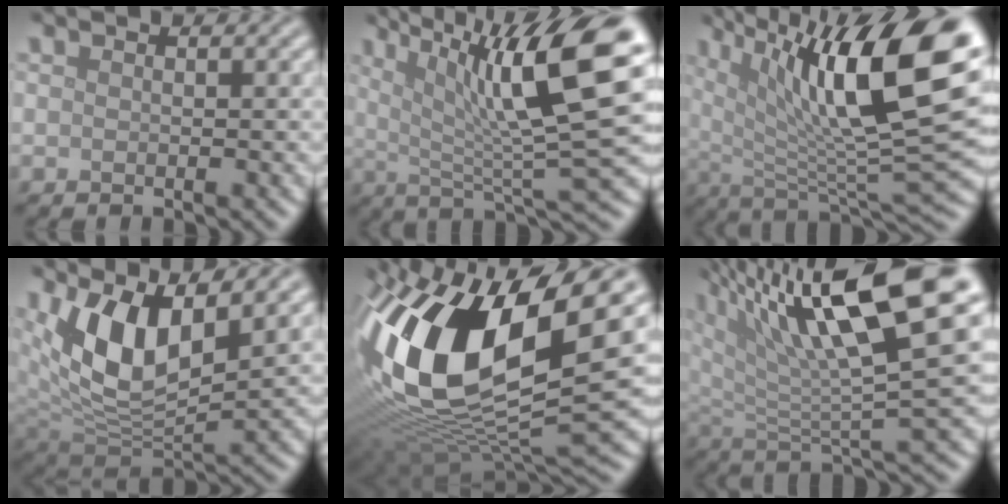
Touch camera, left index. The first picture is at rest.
{"total": 12.4, "force": [4.2, 2.8, 11.4], "torque": [-0.170, 0.014, 0.070]}
{"total": 15.7, "force": [6.3, 4.8, 13.6], "torque": [-0.225, 0.005, 0.105]}
{"total": 9.0, "force": [3.4, 4.3, 7.1], "torque": [-0.143, -0.013, 0.058]}
{"total": 16.8, "force": [3.8, 8.4, 14.1], "torque": [-0.283, 0.001, 0.056]}
{"total": 13.6, "force": [6.8, 3.3, 11.3], "torque": [-0.194, 0.011, 0.118]}